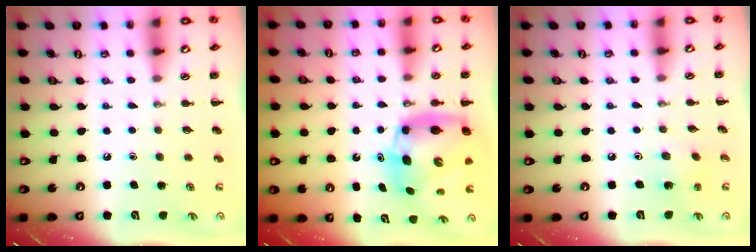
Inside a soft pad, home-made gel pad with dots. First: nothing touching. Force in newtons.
{"total": 9.1, "press": 8.8, "slide": 2.5}
{"total": 1.7, "press": 1.6, "slide": 0.6}